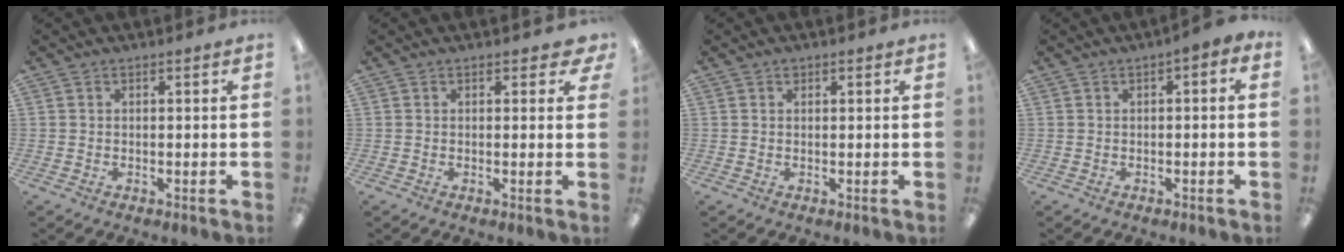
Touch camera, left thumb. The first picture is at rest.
{"total": 2.1, "force": [1.1, 1.2, 1.3], "torque": [-0.011, -0.001, 0.015]}
{"total": 0.7, "force": [0.5, 0.5, 0.3], "torque": [-0.007, 0.004, 0.008]}
{"total": 1.8, "force": [-0.7, 0.8, 1.5], "torque": [-0.027, 0.007, -0.015]}